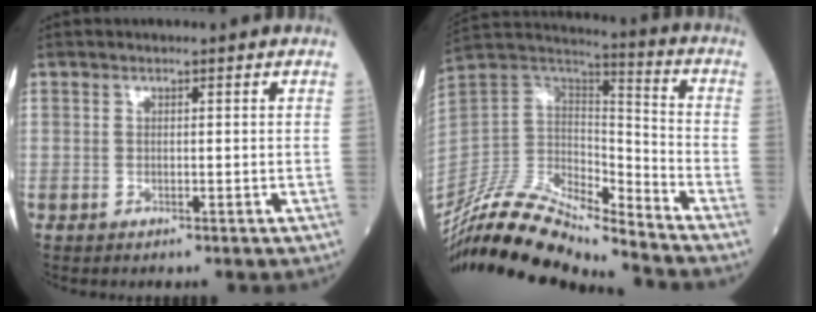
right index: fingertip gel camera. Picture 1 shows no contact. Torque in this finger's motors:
{"motor_torque": [0.63, -0.95, -0.11, -0.10]}